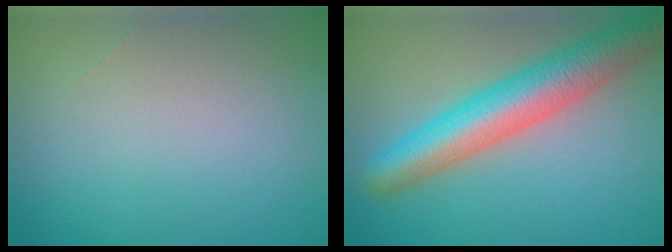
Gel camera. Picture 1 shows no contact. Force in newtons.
{"total": 8.2, "press": 8.2, "slide": 0.3}